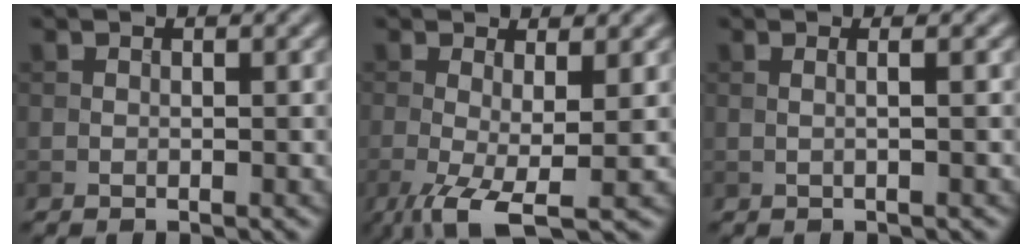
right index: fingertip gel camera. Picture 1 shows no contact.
{"total": 5.1, "force": [-1.6, 1.1, 4.7], "torque": [-0.093, -0.015, -0.031]}
{"total": 1.7, "force": [0.4, 0.7, 1.5], "torque": [-0.014, -0.002, -0.014]}